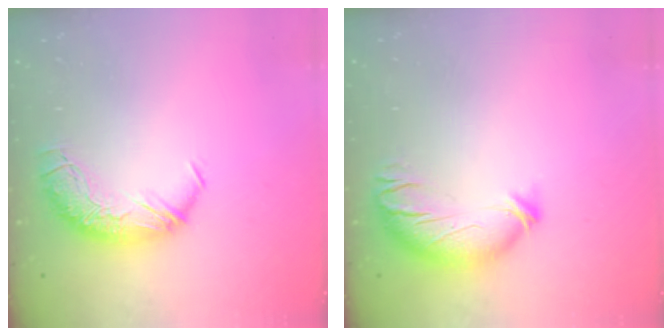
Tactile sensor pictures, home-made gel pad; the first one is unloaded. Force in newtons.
{"total": 3.6, "press": 2.9, "slide": 2.2}